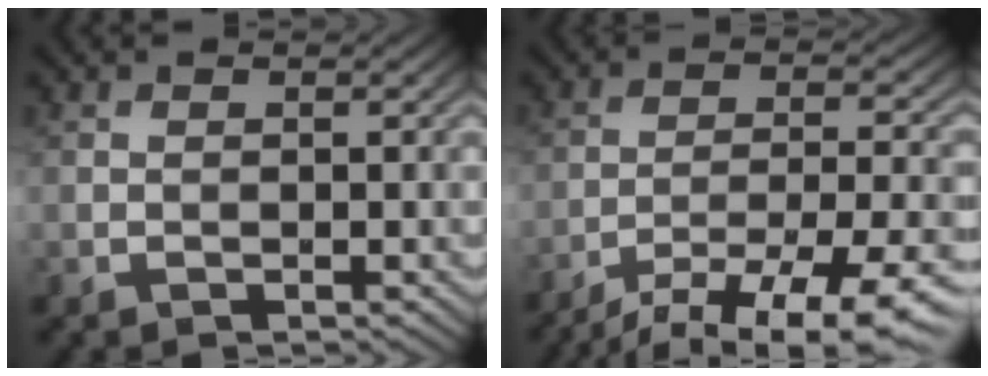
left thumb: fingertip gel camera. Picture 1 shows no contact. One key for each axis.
{"total": 12.7, "fx": -9.9, "fy": 2.8, "fz": 7.5, "tx": -0.138, "ty": -0.014, "tz": -0.140}